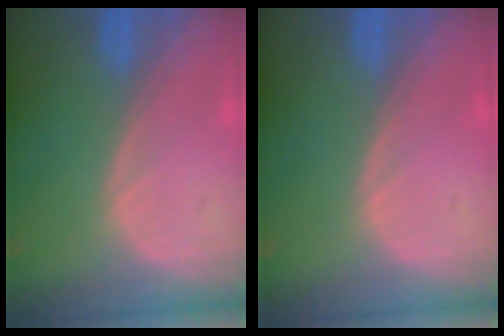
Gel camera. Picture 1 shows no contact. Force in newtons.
{"total": 0.0}